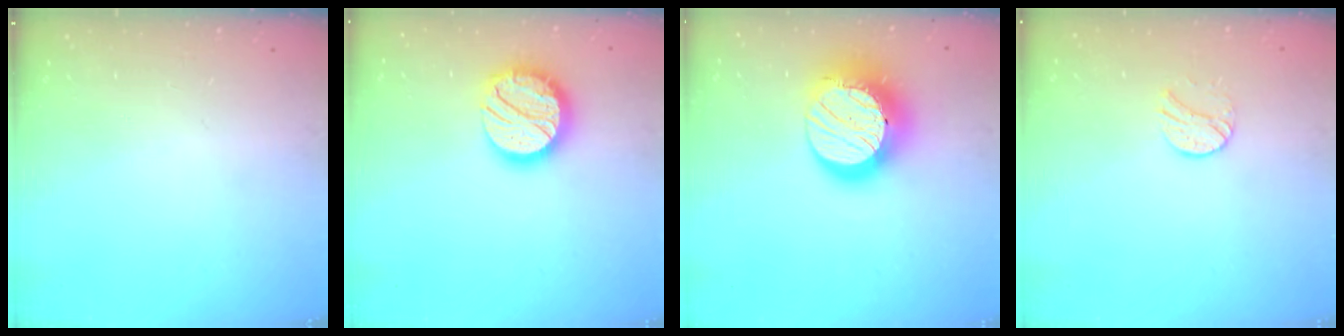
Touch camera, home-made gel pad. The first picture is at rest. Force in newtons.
{"total": 17.9, "press": 17.9, "slide": 1.1}
{"total": 20.1, "press": 20.0, "slide": 1.1}
{"total": 8.0, "press": 8.0, "slide": 0.6}